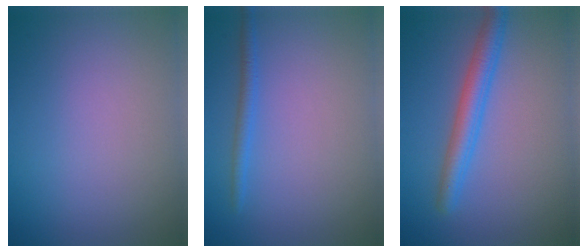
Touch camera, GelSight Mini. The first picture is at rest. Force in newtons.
{"total": 1.5, "press": 1.5, "slide": 0.1}
{"total": 3.4, "press": 3.4, "slide": 0.1}